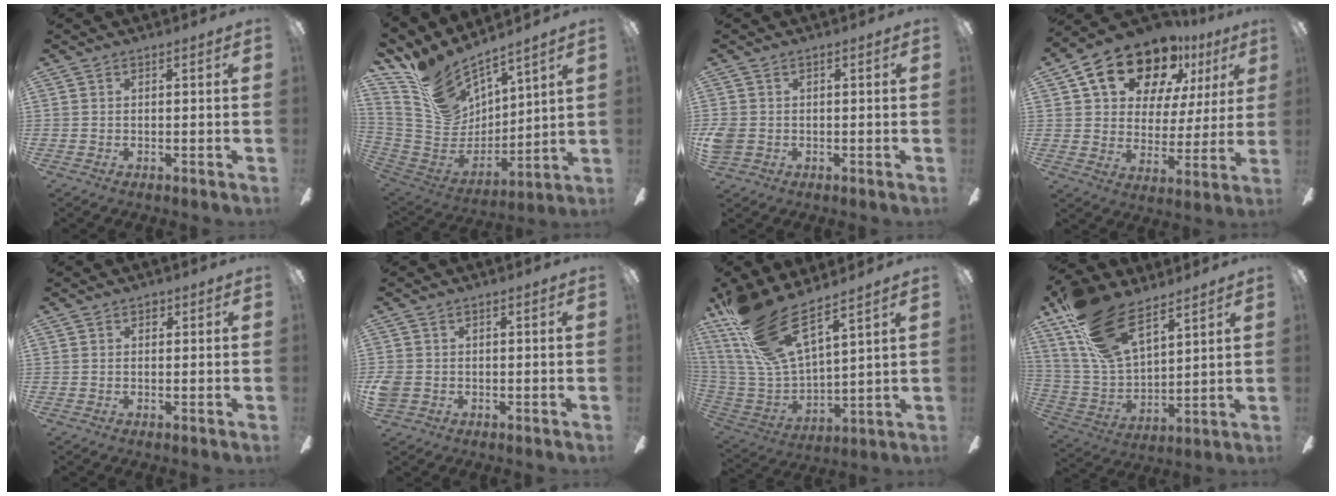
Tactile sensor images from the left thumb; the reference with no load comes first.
{"total": 14.3, "force": [12.2, 5.9, 4.7], "torque": [-0.126, -0.093, 0.228]}
{"total": 3.6, "force": [-0.5, 3.0, 1.9], "torque": [-0.044, 0.003, -0.009]}
{"total": 18.5, "force": [12.0, 10.7, 9.1], "torque": [-0.156, -0.061, 0.214]}
{"total": 1.2, "force": [0.5, 0.9, 0.6], "torque": [-0.003, 0.002, 0.006]}
{"total": 3.2, "force": [-0.5, 2.7, 1.7], "torque": [-0.041, 0.003, -0.011]}
{"total": 20.6, "force": [15.0, 6.2, 12.6], "torque": [-0.280, -0.096, 0.268]}
{"total": 21.8, "force": [14.1, 10.2, 13.1], "torque": [-0.276, -0.059, 0.260]}